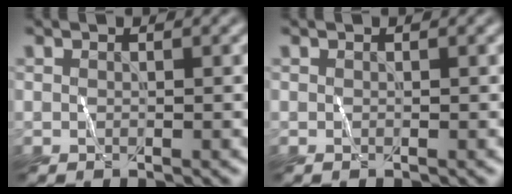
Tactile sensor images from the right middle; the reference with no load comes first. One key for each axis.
{"total": 0.0}